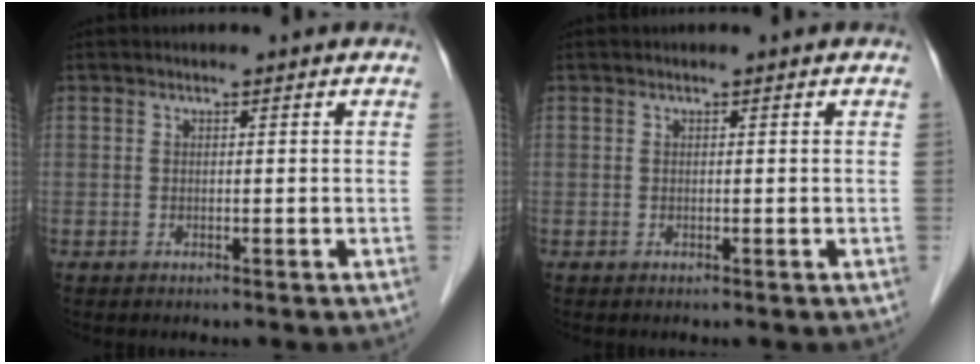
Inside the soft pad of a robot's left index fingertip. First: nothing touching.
{"total": 0.0}